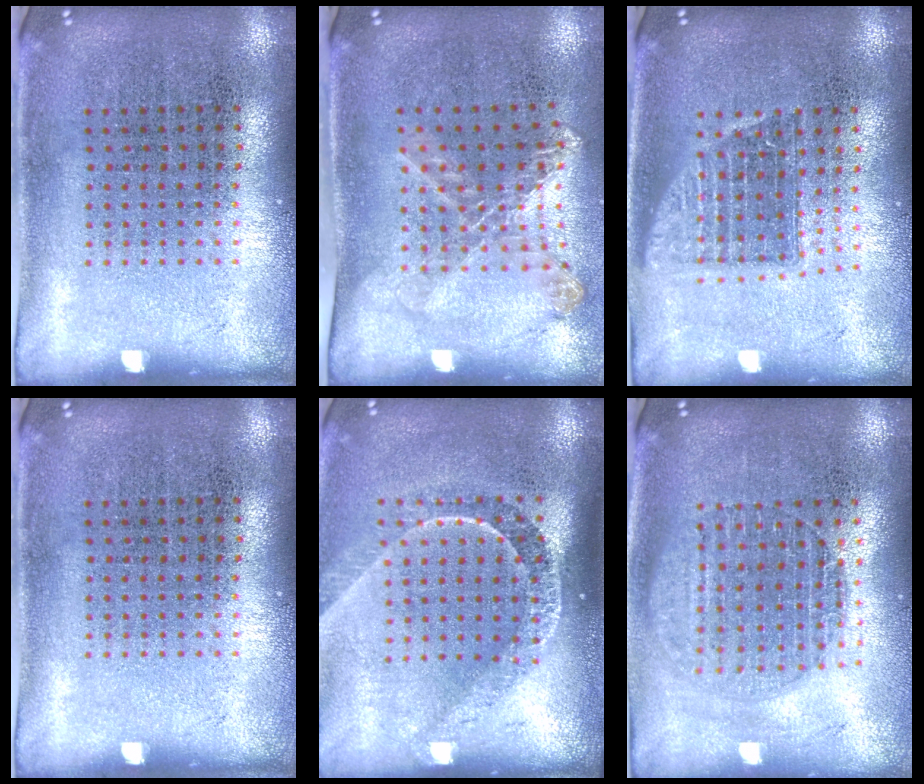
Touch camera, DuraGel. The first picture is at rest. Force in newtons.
{"total": 1.3, "press": 1.2, "slide": 0.4}
{"total": 1.4, "press": 1.1, "slide": 0.8}
{"total": 0.0}
{"total": 2.2, "press": 1.6, "slide": 1.4}
{"total": 1.6, "press": 1.4, "slide": 0.7}